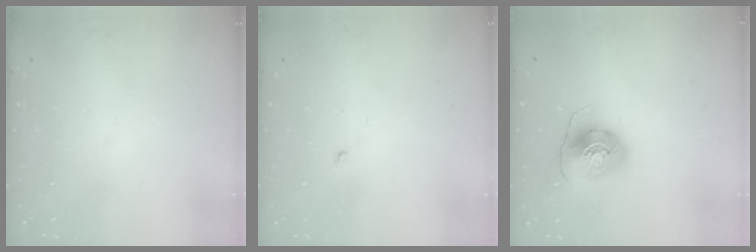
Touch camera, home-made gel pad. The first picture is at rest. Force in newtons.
{"total": 1.9, "press": 1.9, "slide": 0.3}
{"total": 8.1, "press": 8.0, "slide": 1.2}